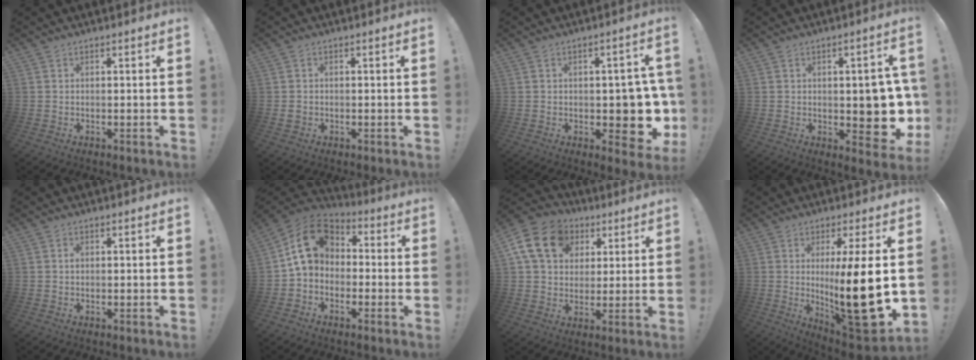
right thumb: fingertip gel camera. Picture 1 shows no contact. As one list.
[{"total": 1.4, "force": [-0.2, 1.4, 0.3], "torque": [-0.011, 0.007, -0.003]}, {"total": 9.1, "force": [-1.4, 5.8, 6.9], "torque": [-0.072, 0.005, -0.014]}, {"total": 10.8, "force": [-0.3, 6.0, 8.9], "torque": [-0.097, -0.004, 0.006]}, {"total": 0.5, "force": [0.0, 0.5, 0.1], "torque": [-0.003, 0.003, 0.000]}, {"total": 13.6, "force": [2.5, 10.7, 8.0], "torque": [-0.118, 0.011, 0.050]}, {"total": 17.0, "force": [6.0, 13.3, 8.8], "torque": [-0.136, -0.013, 0.118]}, {"total": 21.3, "force": [0.7, 3.5, 21.0], "torque": [-0.346, -0.030, 0.012]}]